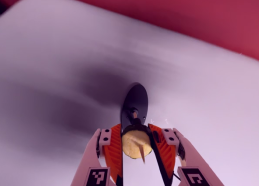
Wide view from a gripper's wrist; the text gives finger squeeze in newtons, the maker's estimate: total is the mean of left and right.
{"total": 11.6, "left": 12.4, "right": 10.8}